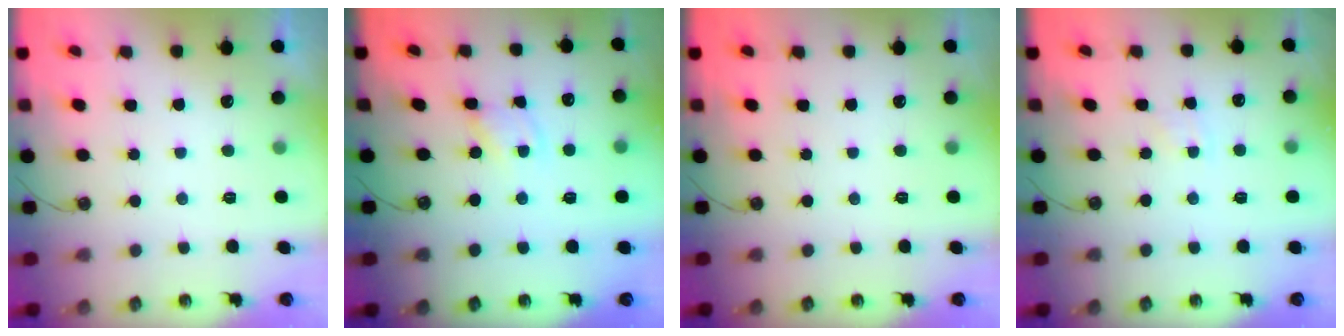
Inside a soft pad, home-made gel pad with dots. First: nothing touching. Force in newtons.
{"total": 1.8, "press": 1.8, "slide": 0.2}
{"total": 1.2, "press": 1.1, "slide": 0.3}
{"total": 2.7, "press": 2.7, "slide": 0.4}